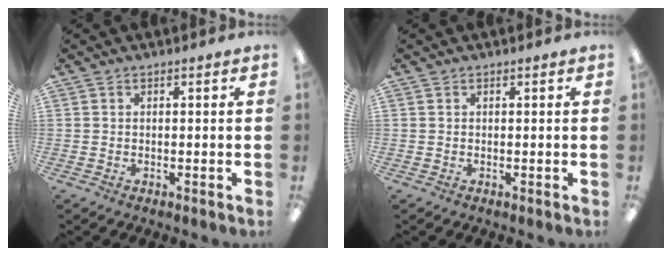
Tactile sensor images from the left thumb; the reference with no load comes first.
{"total": 0.0}